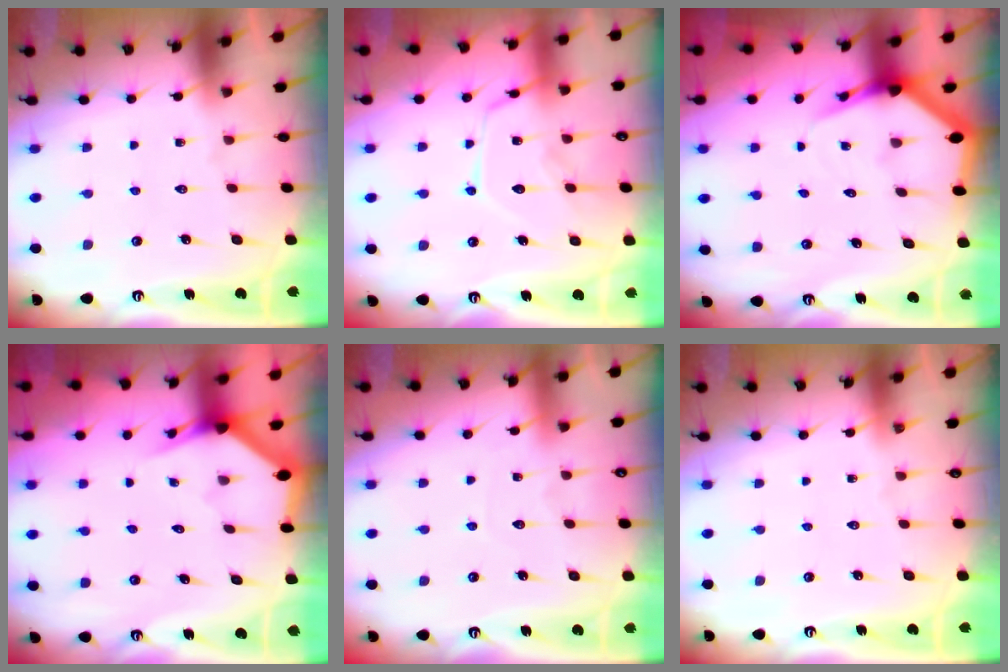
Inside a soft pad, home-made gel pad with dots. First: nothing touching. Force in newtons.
{"total": 13.7, "press": 13.6, "slide": 1.2}
{"total": 4.4, "press": 4.4, "slide": 0.4}
{"total": 2.7, "press": 2.7, "slide": 0.0}
{"total": 3.2, "press": 3.2, "slide": 0.3}
{"total": 0.0}